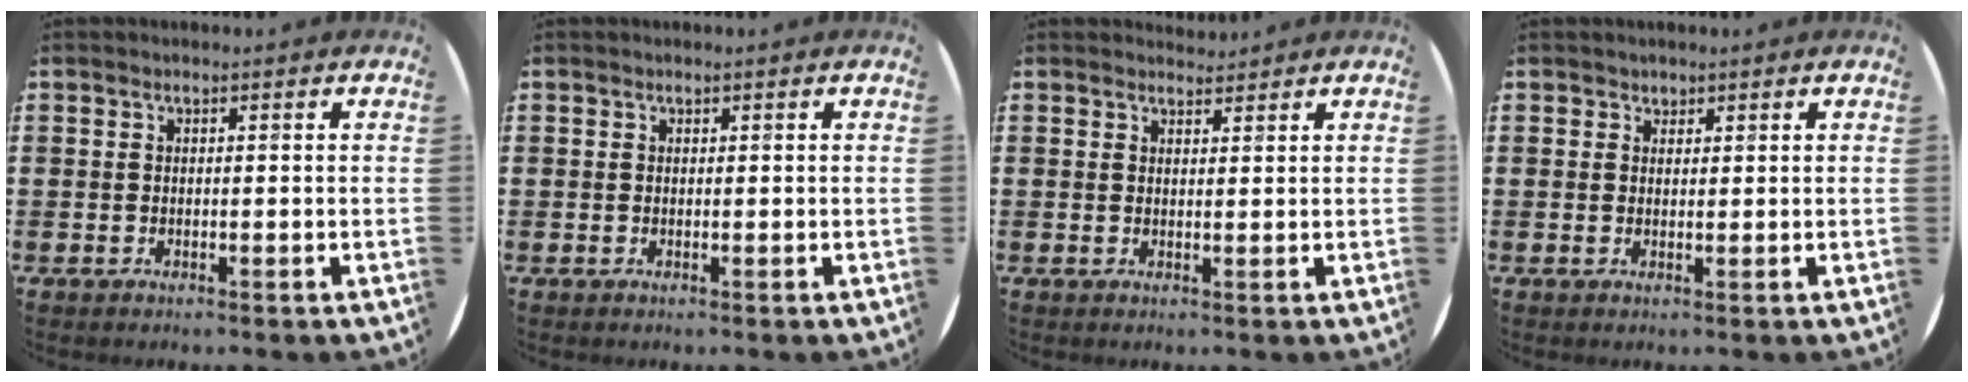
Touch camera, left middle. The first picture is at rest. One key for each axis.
{"total": 0.0}
{"total": 1.4, "fx": 1.4, "fy": 0.2, "fz": -0.2, "tx": 0.003, "ty": 0.002, "tz": 0.027}
{"total": 0.9, "fx": 0.8, "fy": 0.5, "fz": -0.1, "tx": 0.009, "ty": -0.001, "tz": 0.014}